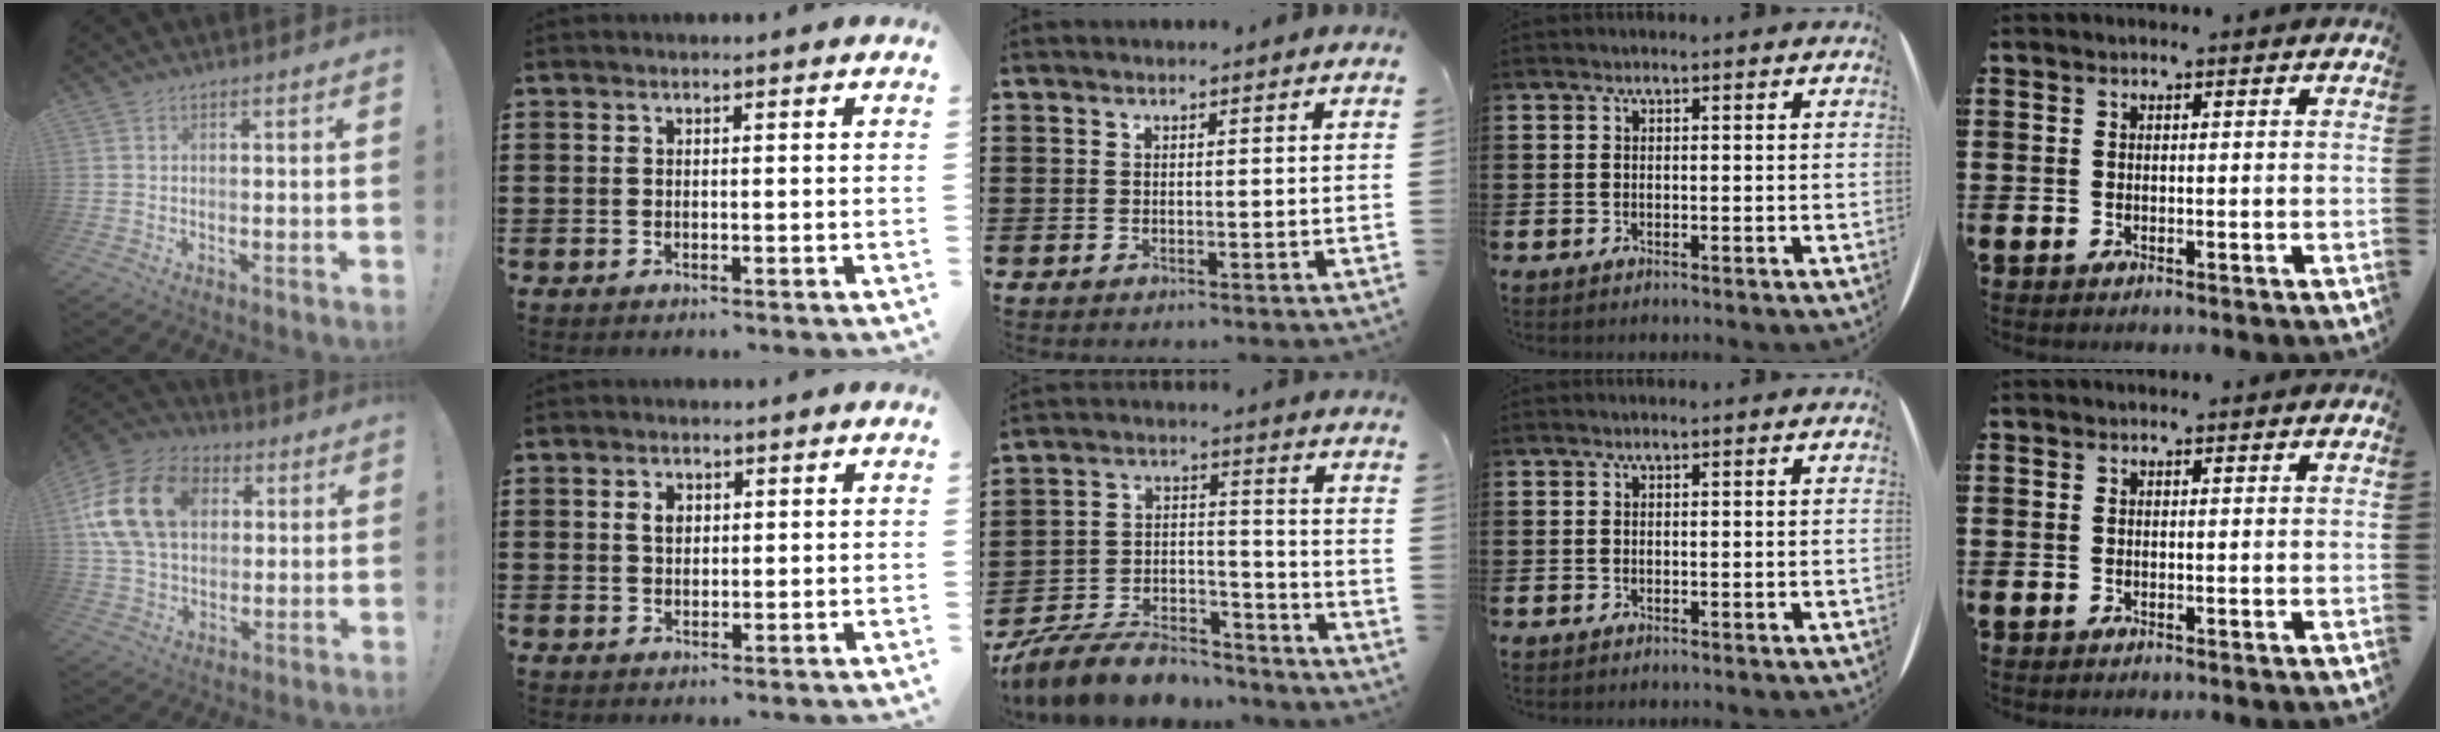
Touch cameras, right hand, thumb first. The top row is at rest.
{"thumb": {"total": 20.3, "force": [5.3, 14.6, 13.1], "torque": [-0.231, 0.001, 0.102]}, "index": {"total": 2.4, "force": [0.6, 1.6, 1.6], "torque": [-0.037, 0.009, 0.011]}, "middle": {"total": 10.2, "force": [-9.2, 2.7, 3.3], "torque": [-0.060, 0.029, -0.176]}}